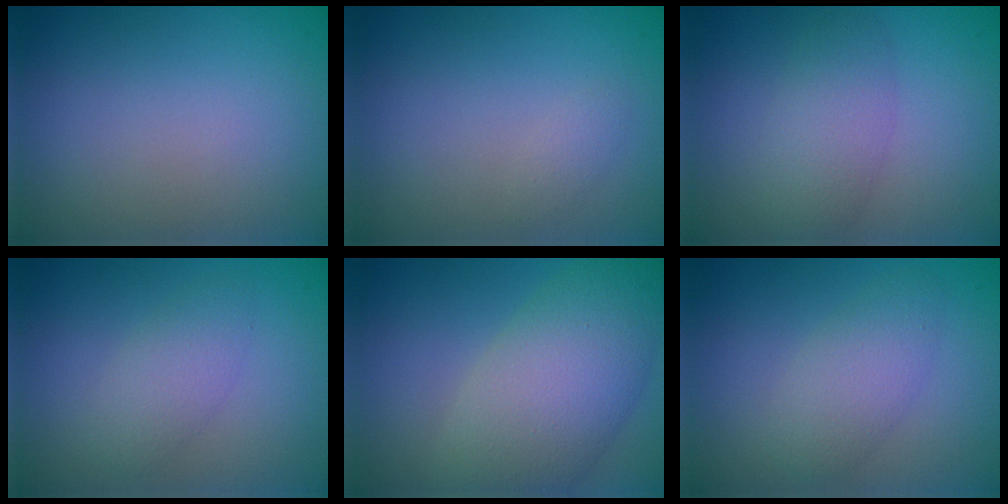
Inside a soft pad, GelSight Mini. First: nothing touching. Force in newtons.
{"total": 0.7, "press": 0.7, "slide": 0.0}
{"total": 3.2, "press": 3.2, "slide": 0.1}
{"total": 2.4, "press": 2.4, "slide": 0.1}
{"total": 7.9, "press": 7.9, "slide": 0.6}
{"total": 3.0, "press": 3.0, "slide": 0.1}